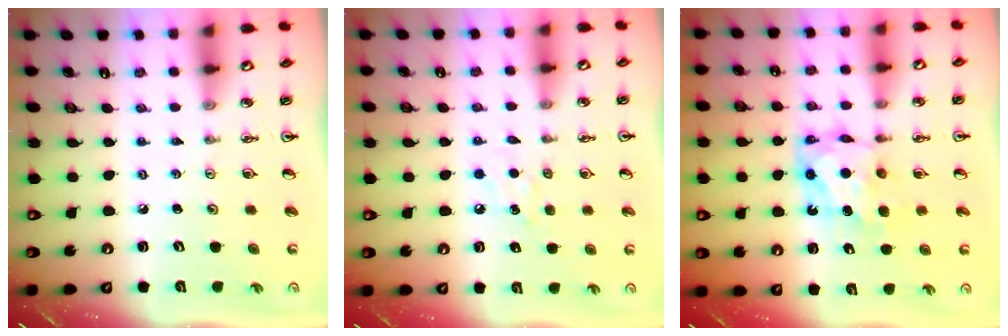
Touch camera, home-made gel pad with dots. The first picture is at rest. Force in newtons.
{"total": 5.3, "press": 5.2, "slide": 0.8}
{"total": 7.0, "press": 6.9, "slide": 0.4}